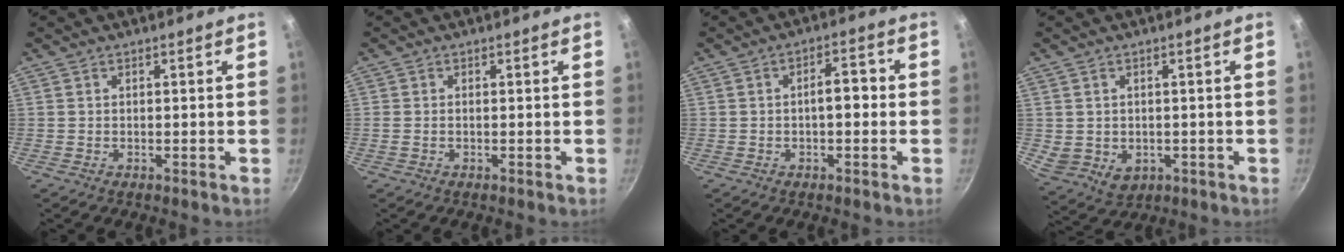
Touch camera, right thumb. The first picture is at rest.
{"total": 1.0, "force": [-0.1, 0.5, 0.9], "torque": [-0.023, 0.002, -0.005]}
{"total": 4.7, "force": [-0.5, 2.2, 4.1], "torque": [-0.047, 0.022, -0.012]}
{"total": 5.8, "force": [-0.3, 4.8, 3.3], "torque": [-0.047, -0.008, 0.011]}